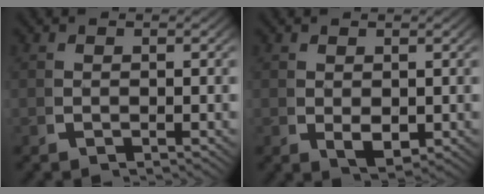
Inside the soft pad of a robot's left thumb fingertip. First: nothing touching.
{"total": 2.1, "force": [0.5, 1.3, 1.7], "torque": [-0.037, -0.015, 0.021]}